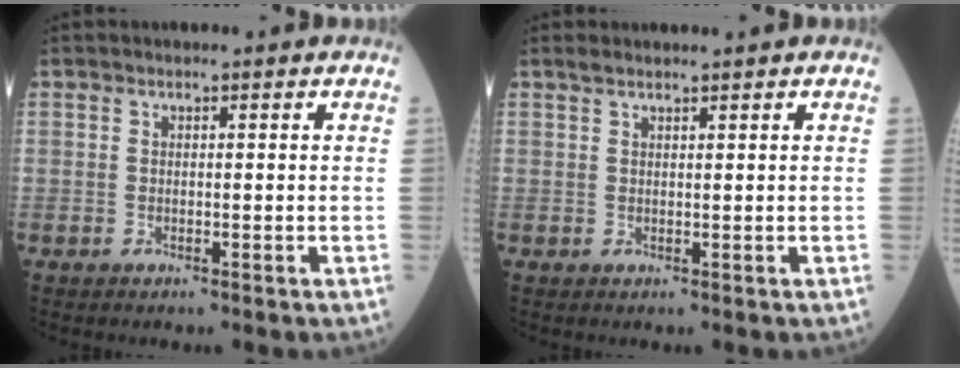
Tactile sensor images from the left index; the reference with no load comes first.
{"total": 2.2, "force": [2.0, 0.1, 0.9], "torque": [-0.017, 0.020, 0.036]}